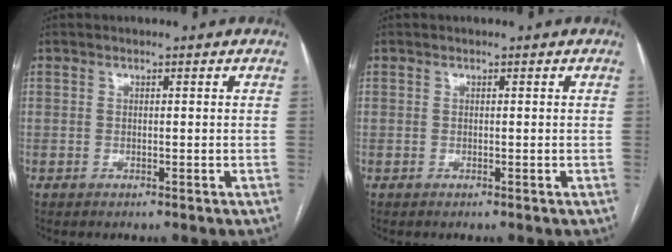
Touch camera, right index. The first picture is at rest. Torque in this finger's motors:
{"motor_torque": [0.00, 0.00, 0.00, 0.00]}